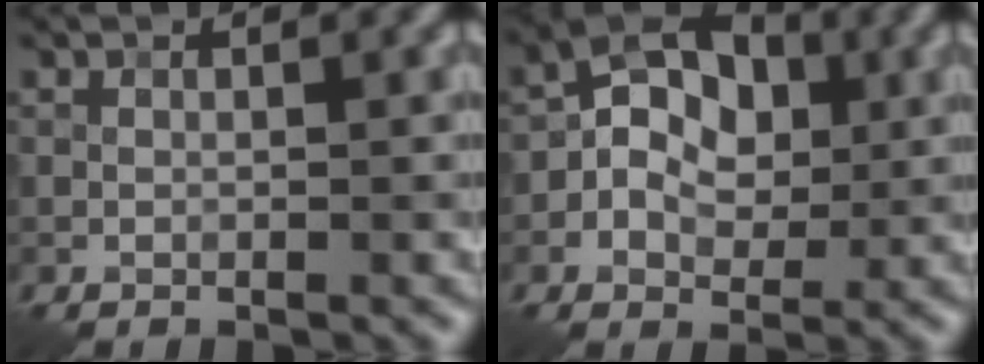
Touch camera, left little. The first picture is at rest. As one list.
[{"total": 6.3, "force": [0.2, 4.5, 4.5], "torque": [-0.059, 0.013, -0.007]}]